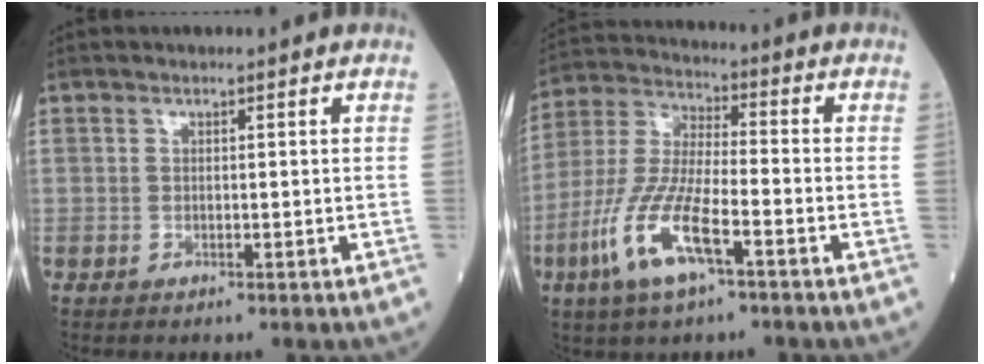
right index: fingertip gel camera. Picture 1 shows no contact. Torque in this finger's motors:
{"motor_torque": [1.62, -0.52, 0.90, 0.21]}